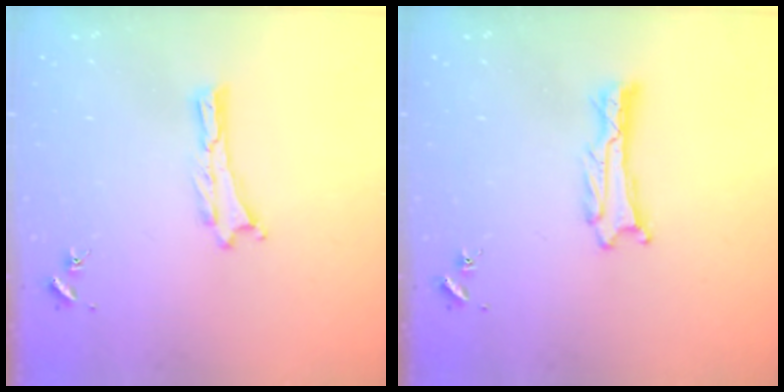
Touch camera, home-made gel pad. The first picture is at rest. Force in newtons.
{"total": 0.9, "press": 0.8, "slide": 0.1}